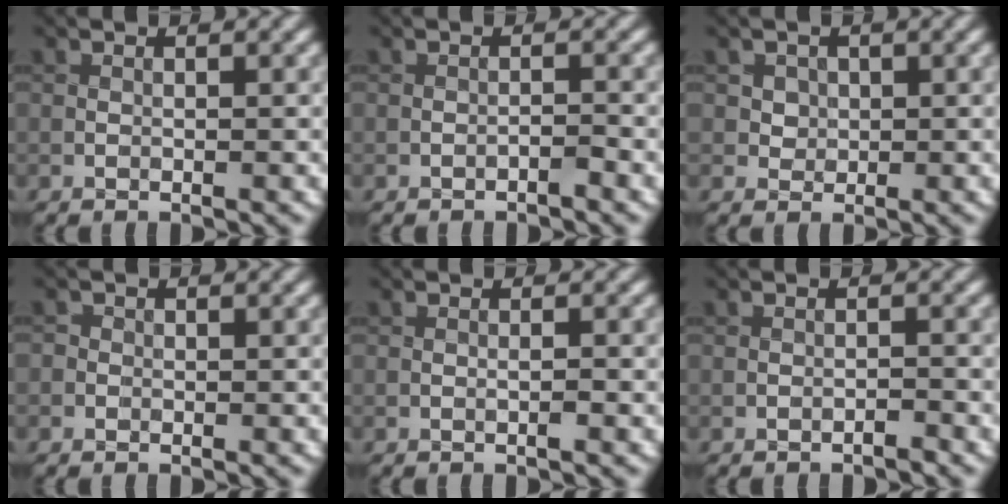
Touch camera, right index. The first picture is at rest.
{"total": 0.7, "force": [-0.6, -0.1, 0.3], "torque": [-0.004, 0.004, -0.009]}
{"total": 1.7, "force": [0.4, 1.6, 0.5], "torque": [0.000, 0.000, 0.017]}
{"total": 1.0, "force": [-0.4, 0.9, 0.2], "torque": [0.009, 0.001, -0.011]}
{"total": 0.6, "force": [-0.2, -0.1, 0.5], "torque": [-0.010, 0.001, -0.003]}
{"total": 0.7, "force": [-0.6, 0.0, 0.2], "torque": [-0.001, 0.004, -0.009]}